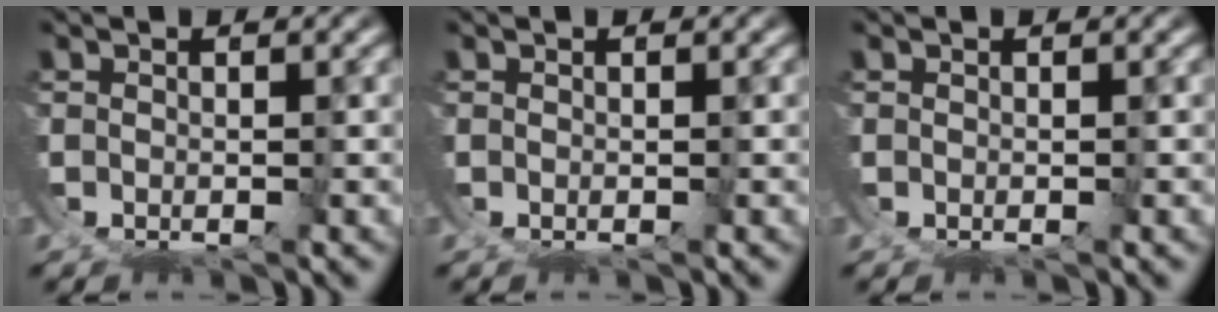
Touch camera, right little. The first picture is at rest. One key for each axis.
{"total": 0.0}
{"total": 0.0}